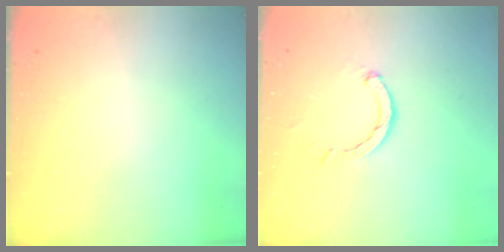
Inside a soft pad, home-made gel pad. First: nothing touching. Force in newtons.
{"total": 2.6, "press": 2.6, "slide": 0.3}